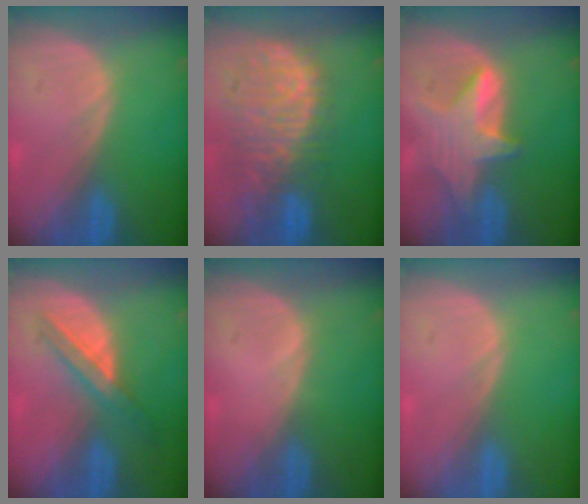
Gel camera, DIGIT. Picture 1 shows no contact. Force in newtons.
{"total": 11.3, "press": 9.7, "slide": 5.8}
{"total": 6.6, "press": 6.4, "slide": 1.2}
{"total": 6.0, "press": 5.3, "slide": 2.7}
{"total": 0.5, "press": 0.1, "slide": 0.5}
{"total": 0.0}